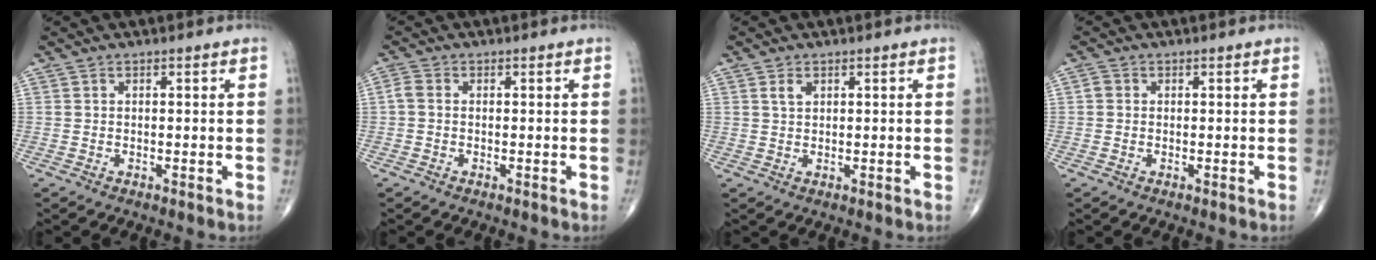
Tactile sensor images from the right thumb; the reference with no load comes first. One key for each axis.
{"total": 1.8, "fx": -0.2, "fy": 1.2, "fz": 1.3, "tx": -0.026, "ty": 0.003, "tz": -0.009}
{"total": 1.7, "fx": 0.8, "fy": 1.0, "fz": 1.1, "tx": -0.020, "ty": 0.001, "tz": 0.019}
{"total": 1.1, "fx": 0.0, "fy": 1.0, "fz": 0.5, "tx": -0.005, "ty": 0.002, "tz": -0.002}